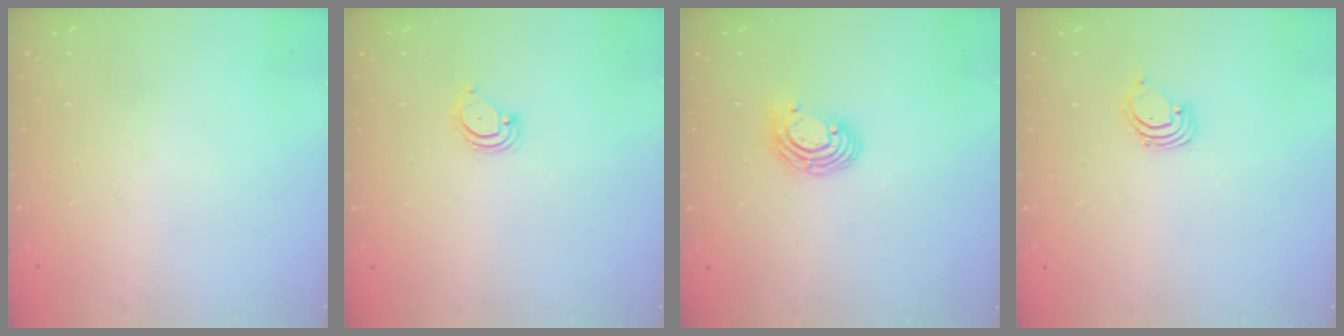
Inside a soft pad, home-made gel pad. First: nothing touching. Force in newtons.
{"total": 4.0, "press": 4.0, "slide": 0.3}
{"total": 7.0, "press": 6.9, "slide": 0.8}
{"total": 1.4, "press": 1.4, "slide": 0.1}